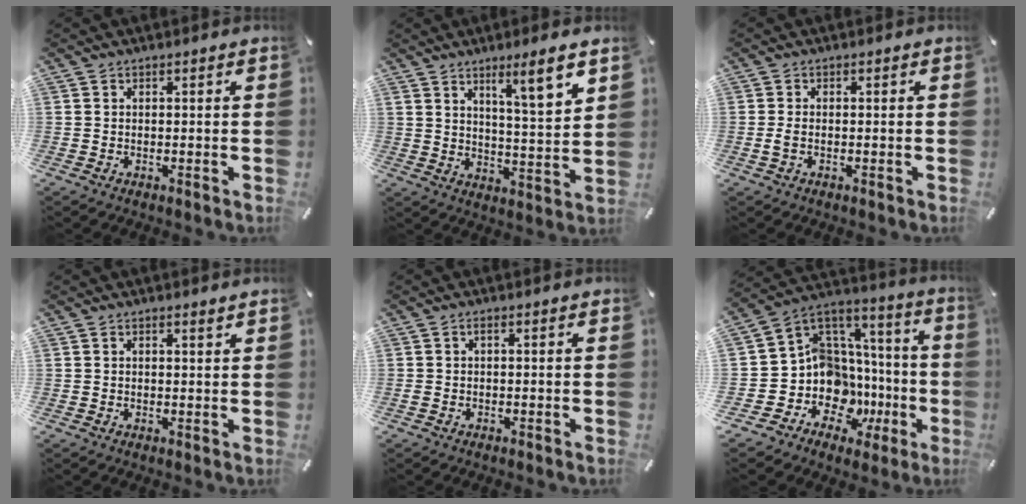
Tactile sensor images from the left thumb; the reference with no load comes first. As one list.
[{"total": 9.0, "force": [6.3, 1.4, 6.3], "torque": [-0.089, -0.042, 0.101]}, {"total": 1.7, "force": [-0.3, 0.7, 1.5], "torque": [-0.029, 0.001, -0.007]}, {"total": 0.9, "force": [0.7, 0.2, 0.5], "torque": [-0.009, 0.000, 0.012]}, {"total": 1.2, "force": [-0.2, 0.4, 1.1], "torque": [-0.021, 0.001, -0.004]}, {"total": 12.3, "force": [-4.4, 10.7, 4.3], "torque": [-0.095, -0.044, -0.061]}]